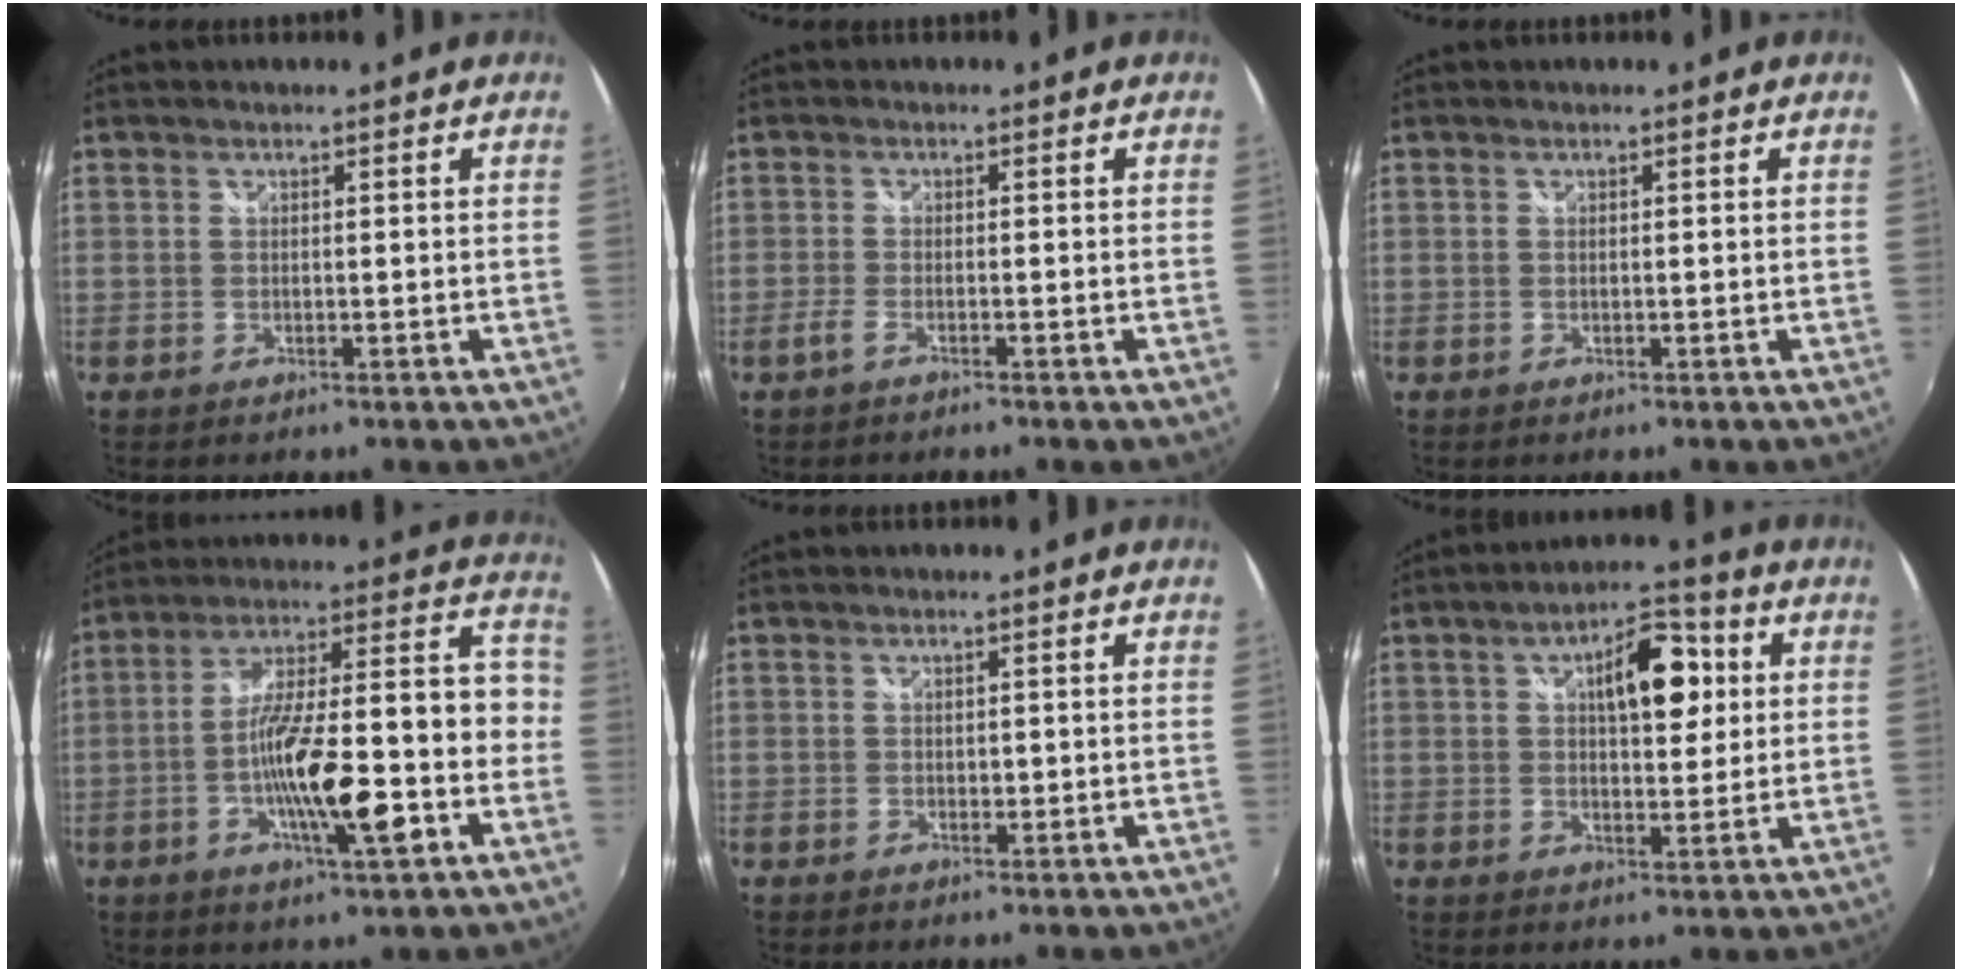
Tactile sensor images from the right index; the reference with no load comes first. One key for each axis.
{"total": 1.9, "fx": -1.5, "fy": 0.3, "fz": 1.2, "tx": -0.033, "ty": -0.001, "tz": -0.033}
{"total": 0.0}
{"total": 18.7, "fx": -6.6, "fy": 3.5, "fz": 17.2, "tx": -0.280, "ty": 0.005, "tz": -0.108}
{"total": 0.7, "fx": 0.0, "fy": 0.6, "fz": 0.4, "tx": -0.003, "ty": 0.000, "tz": 0.001}
{"total": 10.6, "fx": 2.9, "fy": 4.7, "fz": 9.0, "tx": -0.134, "ty": 0.026, "tz": 0.044}